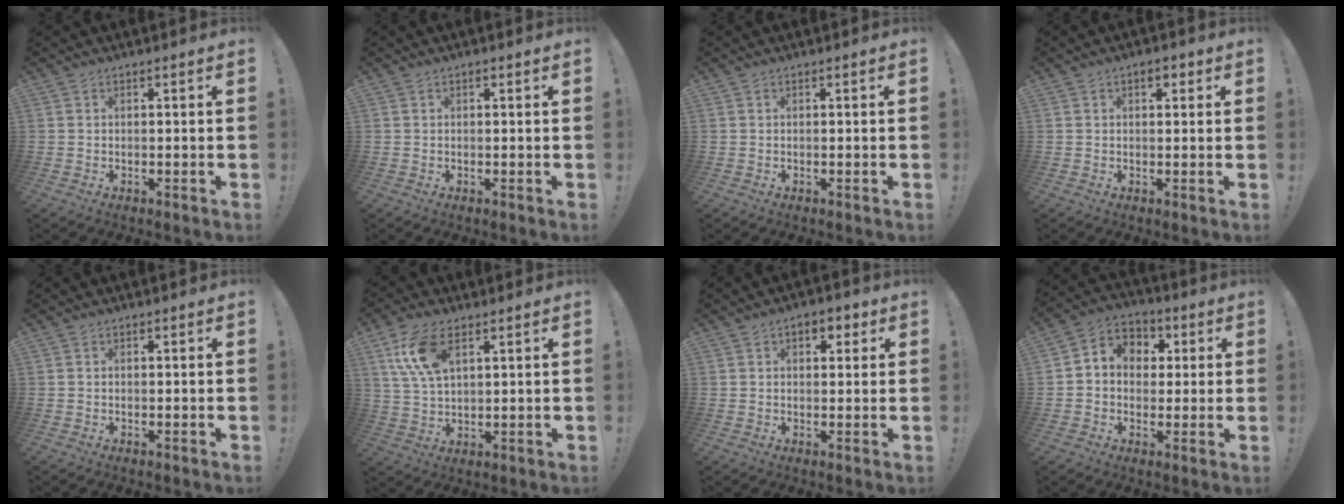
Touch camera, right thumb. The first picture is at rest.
{"total": 0.0}
{"total": 0.0}
{"total": 2.6, "force": [1.0, 1.5, 1.9], "torque": [-0.023, 0.001, 0.013]}
{"total": 0.0}
{"total": 11.4, "force": [5.0, 5.9, 8.4], "torque": [-0.168, -0.004, 0.095]}
{"total": 4.4, "force": [1.7, 3.0, 2.7], "torque": [-0.026, 0.000, 0.026]}
{"total": 7.7, "force": [0.5, 7.2, 2.8], "torque": [-0.036, 0.002, 0.017]}